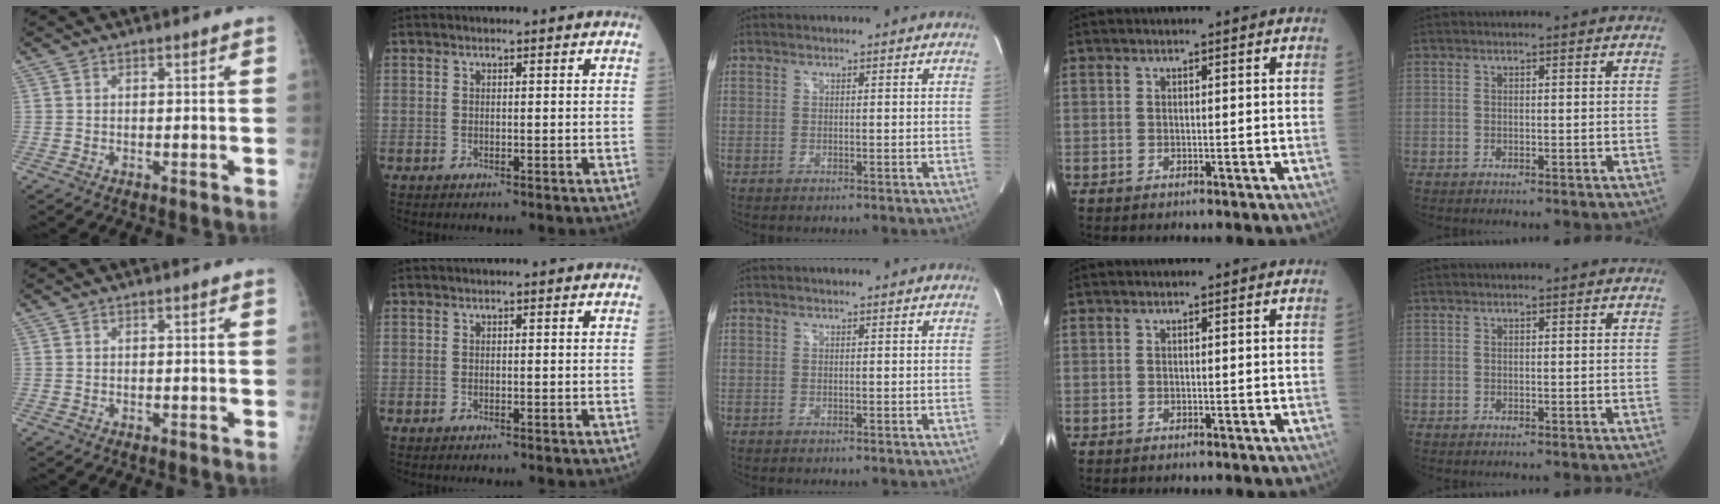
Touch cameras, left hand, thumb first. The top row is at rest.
{}